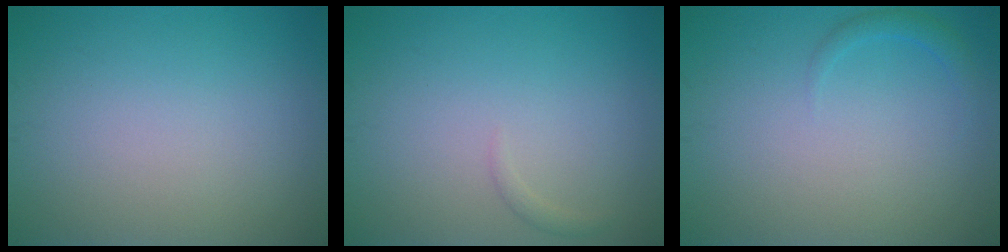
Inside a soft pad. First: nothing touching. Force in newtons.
{"total": 0.6, "press": 0.6, "slide": 0.1}
{"total": 1.2, "press": 1.1, "slide": 0.2}